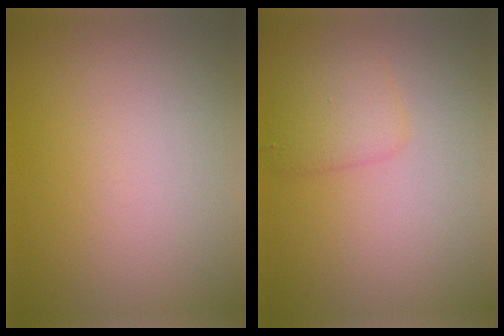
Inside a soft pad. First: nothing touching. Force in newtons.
{"total": 2.2, "press": 2.2, "slide": 0.1}